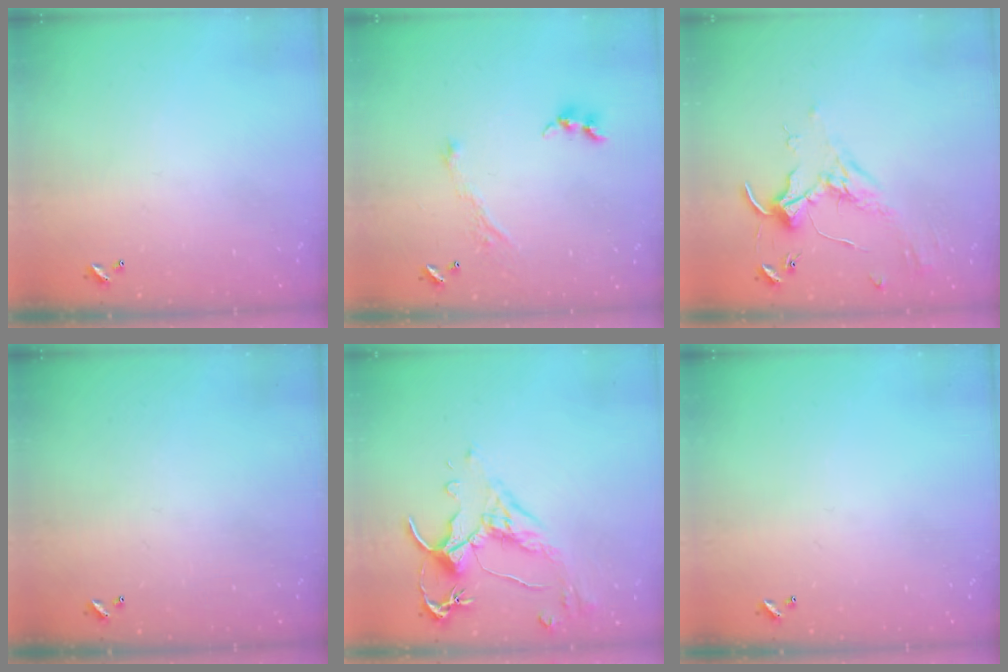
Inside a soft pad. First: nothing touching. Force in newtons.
{"total": 2.9, "press": 2.8, "slide": 0.4}
{"total": 1.8, "press": 1.8, "slide": 0.4}
{"total": 0.0}
{"total": 2.5, "press": 2.1, "slide": 1.4}
{"total": 0.0}